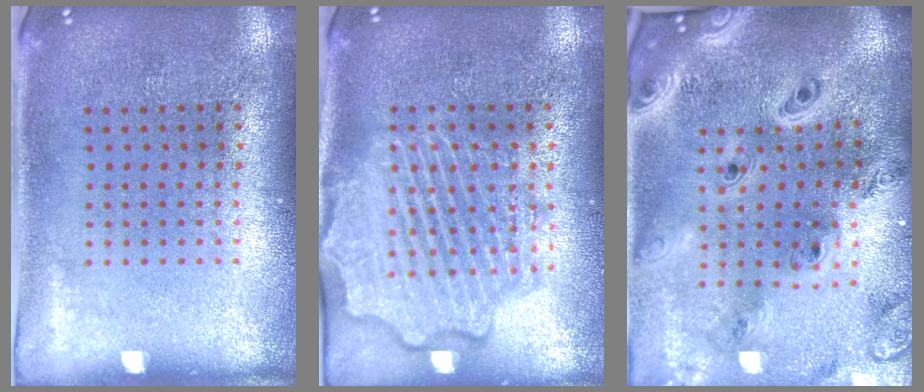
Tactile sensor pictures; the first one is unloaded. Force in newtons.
{"total": 4.1, "press": 4.1, "slide": 0.5}
{"total": 4.1, "press": 3.1, "slide": 2.7}